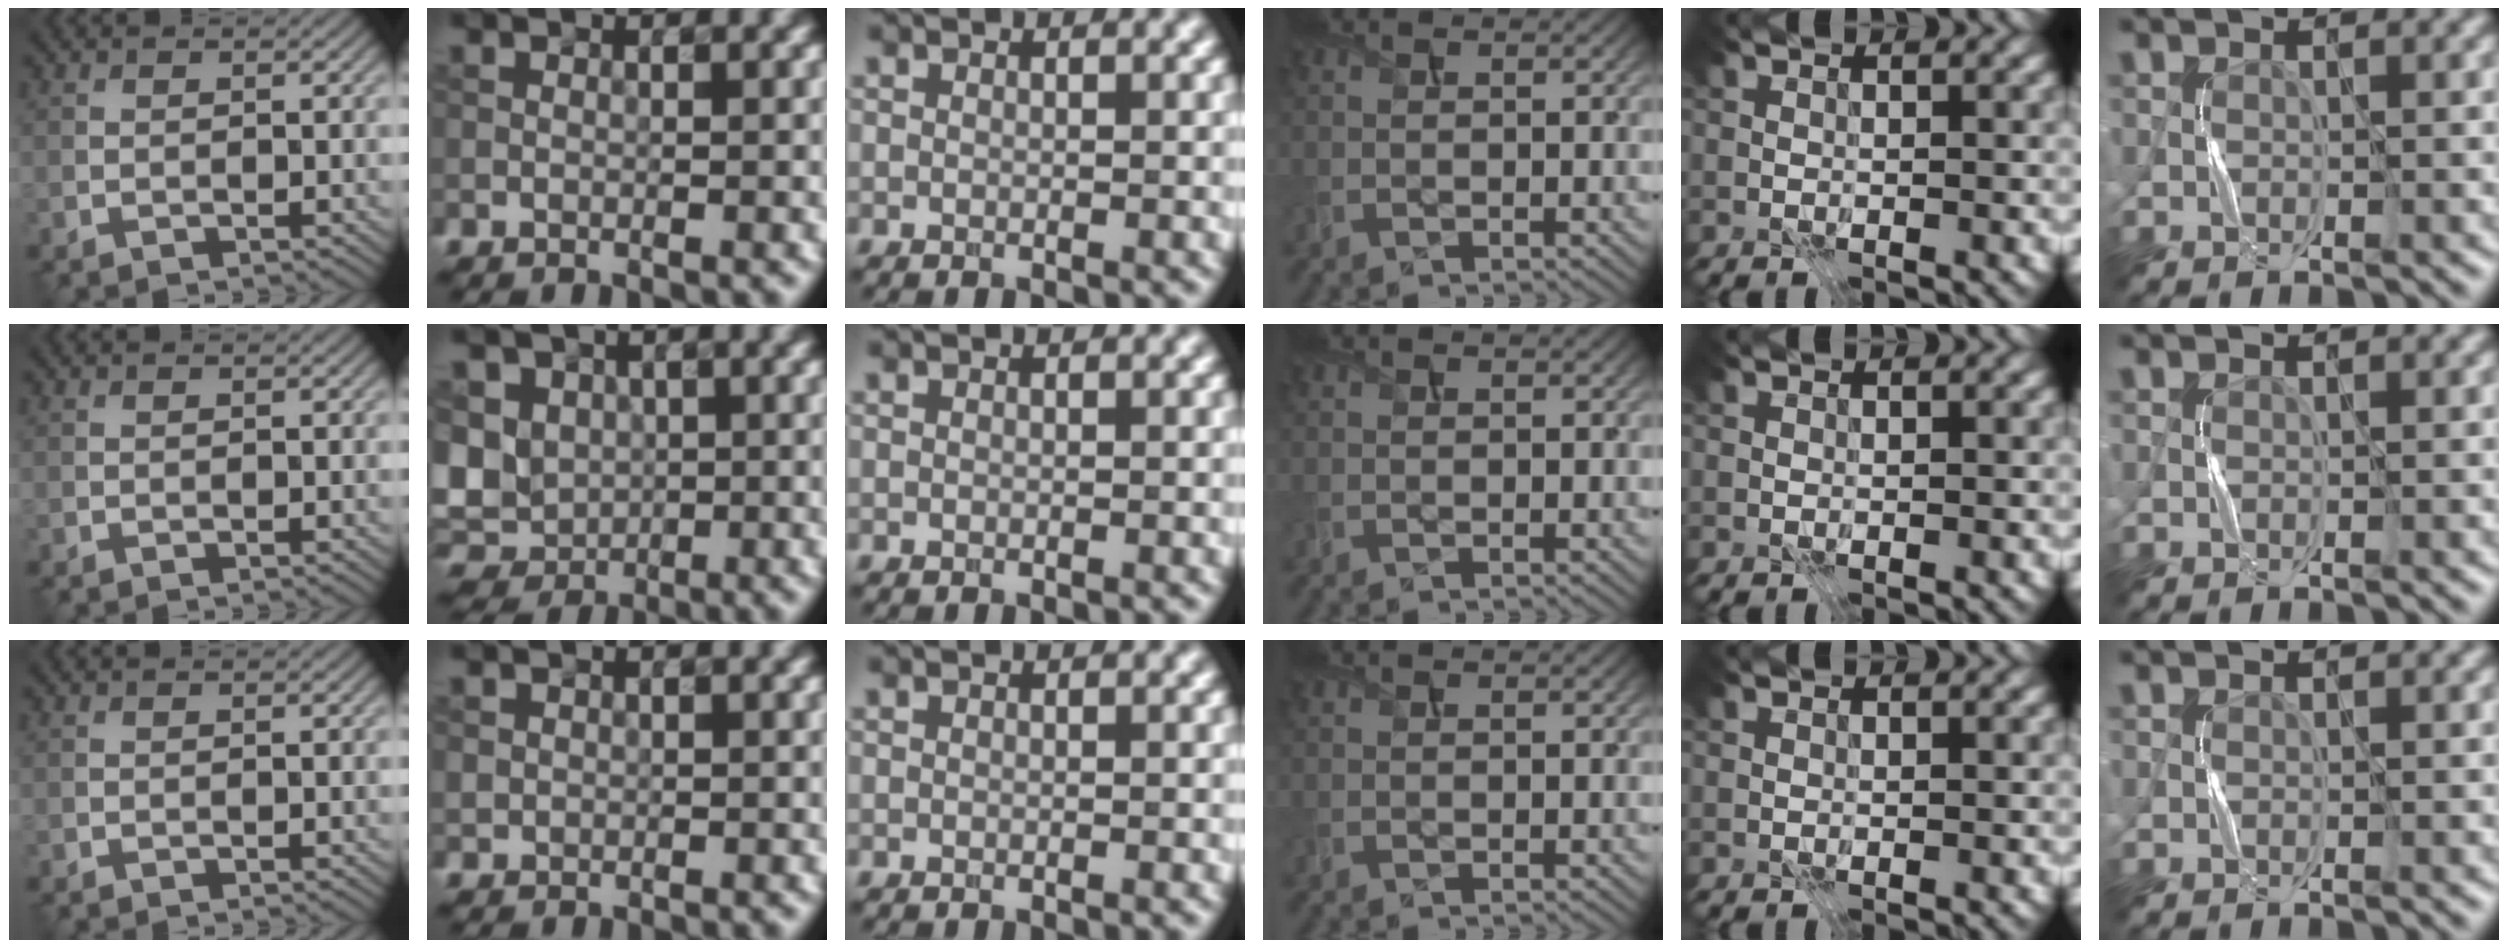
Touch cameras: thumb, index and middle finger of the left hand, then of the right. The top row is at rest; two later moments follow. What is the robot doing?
{"motion": "press", "object": "calculator"}